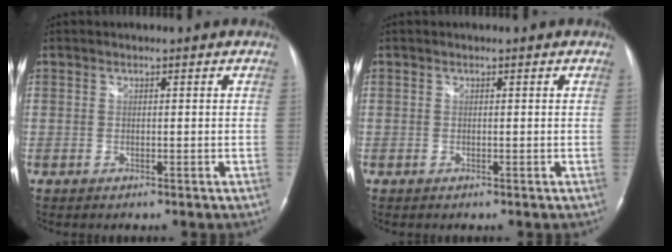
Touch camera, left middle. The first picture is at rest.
{"total": 0.0}